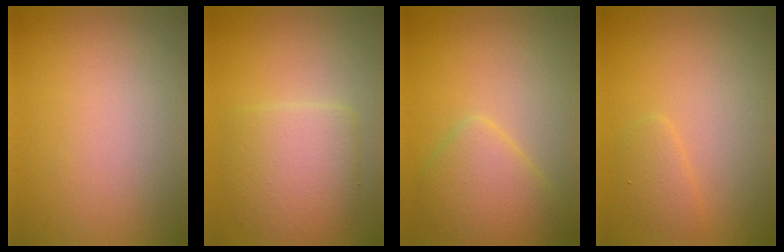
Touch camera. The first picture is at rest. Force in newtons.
{"total": 4.9, "press": 4.8, "slide": 0.3}
{"total": 3.9, "press": 3.9, "slide": 0.1}
{"total": 1.4, "press": 1.4, "slide": 0.1}